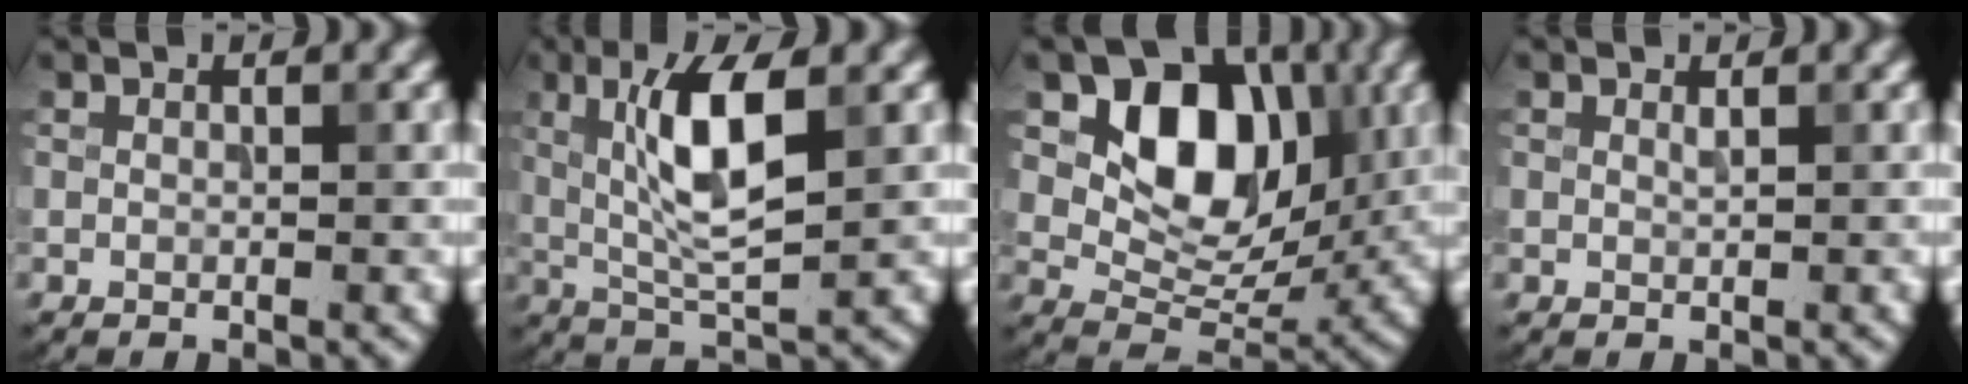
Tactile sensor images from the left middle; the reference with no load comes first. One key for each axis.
{"total": 6.7, "fx": 1.4, "fy": 1.6, "fz": 6.3, "tx": -0.121, "ty": 0.003, "tz": 0.028}
{"total": 9.0, "fx": 2.6, "fy": 6.4, "fz": 5.8, "tx": -0.081, "ty": -0.008, "tz": 0.038}
{"total": 0.6, "fx": 0.3, "fy": 0.5, "fz": 0.2, "tx": -0.004, "ty": -0.003, "tz": 0.007}